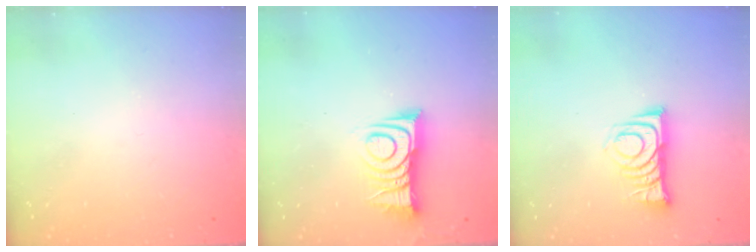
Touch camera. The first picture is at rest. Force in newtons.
{"total": 11.2, "press": 11.2, "slide": 0.5}
{"total": 8.9, "press": 8.8, "slide": 0.9}